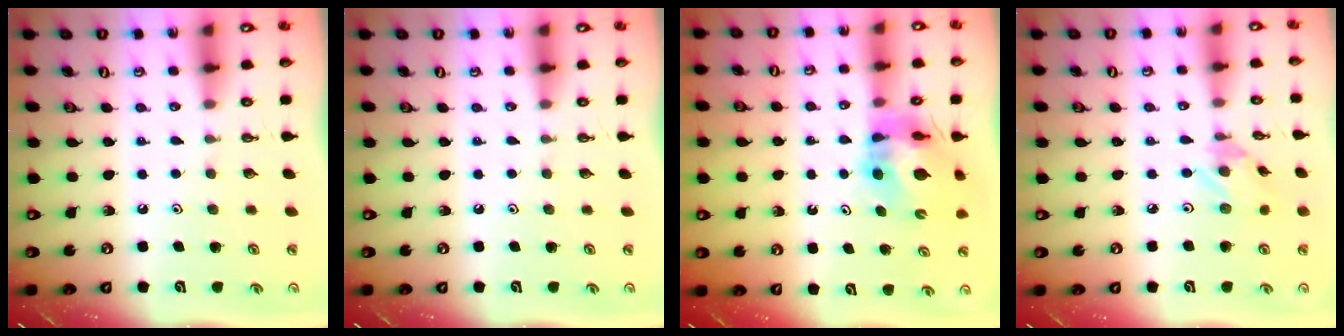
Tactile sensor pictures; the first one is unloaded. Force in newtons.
{"total": 0.0}
{"total": 11.7, "press": 11.6, "slide": 1.4}
{"total": 2.7, "press": 2.7, "slide": 0.1}